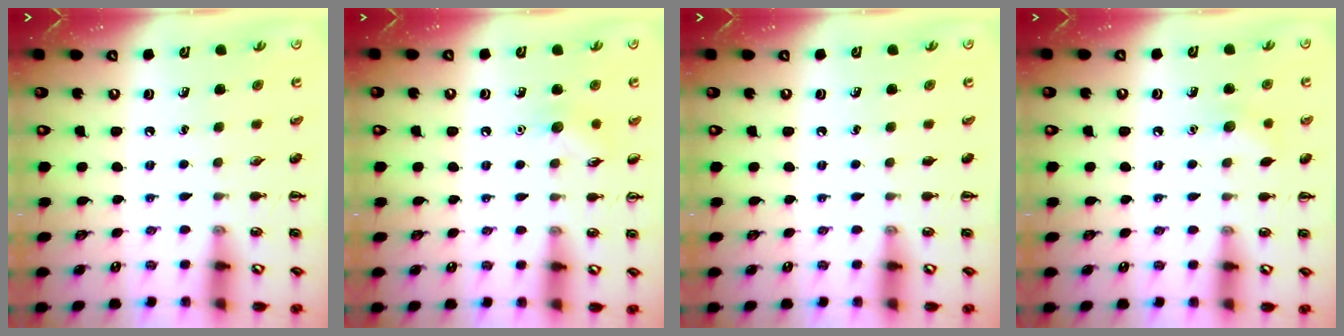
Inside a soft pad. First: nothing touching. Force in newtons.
{"total": 6.6, "press": 6.5, "slide": 1.4}
{"total": 0.0}
{"total": 6.2, "press": 5.9, "slide": 1.7}